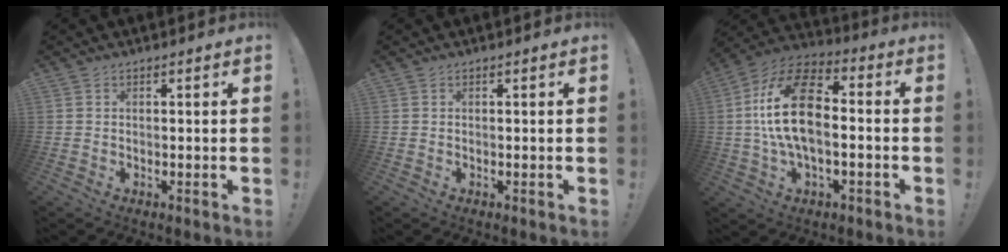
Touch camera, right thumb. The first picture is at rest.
{"total": 0.0}
{"total": 19.6, "force": [0.1, 11.5, 15.8], "torque": [-0.286, 0.019, 0.004]}